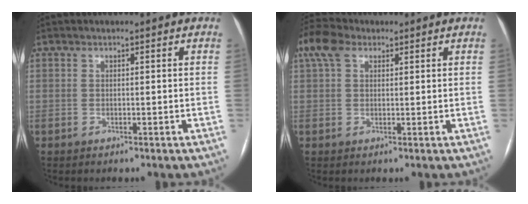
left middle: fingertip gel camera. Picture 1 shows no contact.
{"total": 5.5, "force": [3.0, 3.1, 3.4], "torque": [-0.083, 0.036, 0.061]}